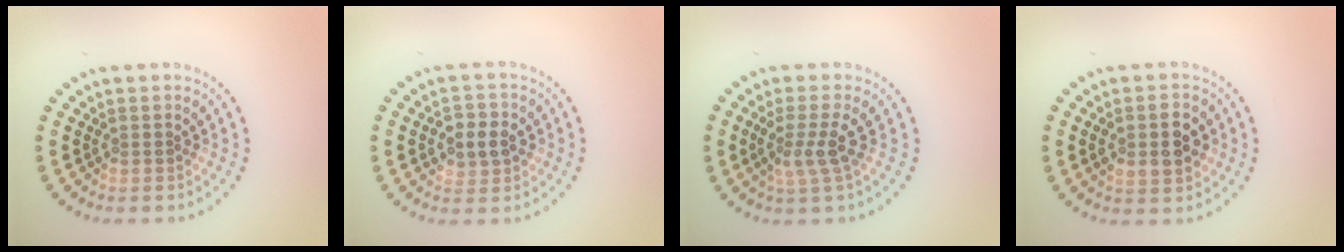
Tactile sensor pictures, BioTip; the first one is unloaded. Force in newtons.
{"total": 2.9, "press": 2.8, "slide": 0.5}
{"total": 2.8, "press": 2.1, "slide": 1.9}
{"total": 3.9, "press": 3.9, "slide": 0.3}